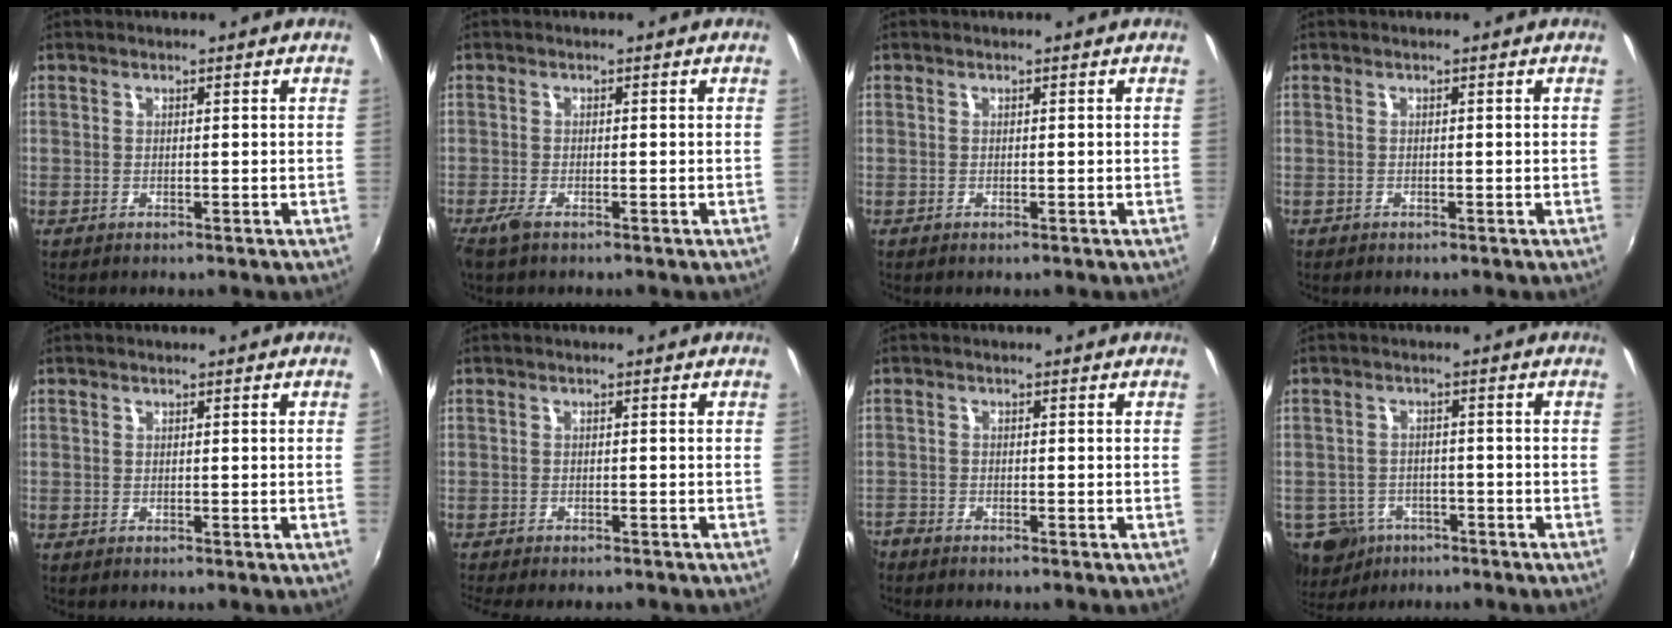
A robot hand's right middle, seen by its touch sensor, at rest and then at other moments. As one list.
[{"total": 2.2, "force": [-1.6, 0.5, 1.4], "torque": [-0.032, -0.007, -0.033]}, {"total": 0.0}, {"total": 0.5, "force": [-0.4, 0.3, 0.0], "torque": [-0.002, -0.003, -0.010]}, {"total": 0.0}, {"total": 2.5, "force": [-2.2, 0.4, 1.1], "torque": [-0.028, -0.016, -0.037]}, {"total": 3.2, "force": [-2.9, 1.2, 0.6], "torque": [-0.028, -0.011, -0.062]}, {"total": 9.7, "force": [-5.8, 7.0, 3.4], "torque": [-0.102, -0.005, -0.088]}]